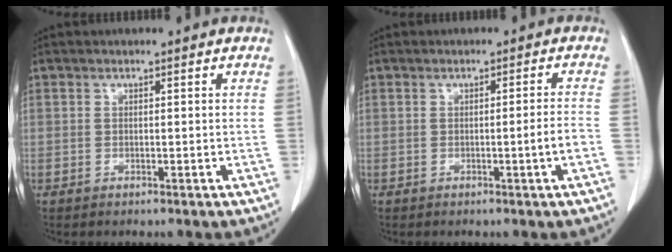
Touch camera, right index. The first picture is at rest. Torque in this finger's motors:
{"motor_torque": [0.44, -0.38, 0.14, 0.04]}